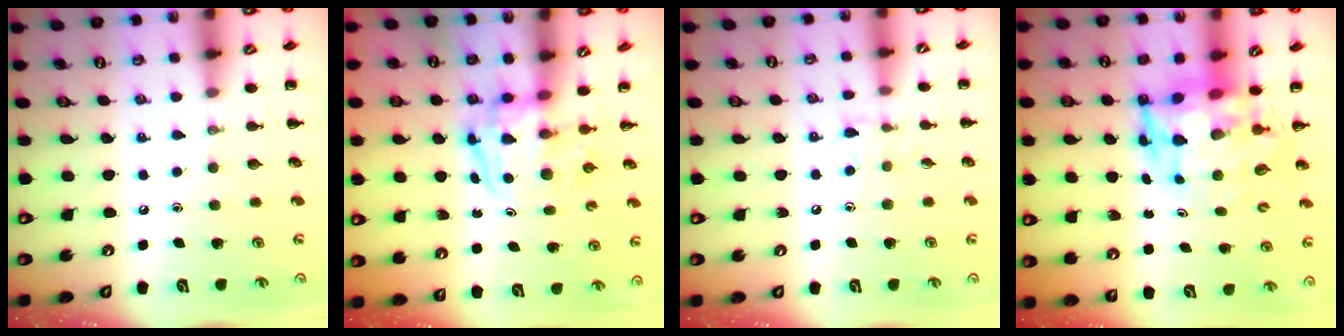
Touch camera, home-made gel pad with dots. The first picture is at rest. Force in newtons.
{"total": 3.6, "press": 3.5, "slide": 0.5}
{"total": 5.7, "press": 5.4, "slide": 1.9}
{"total": 6.3, "press": 6.0, "slide": 2.1}